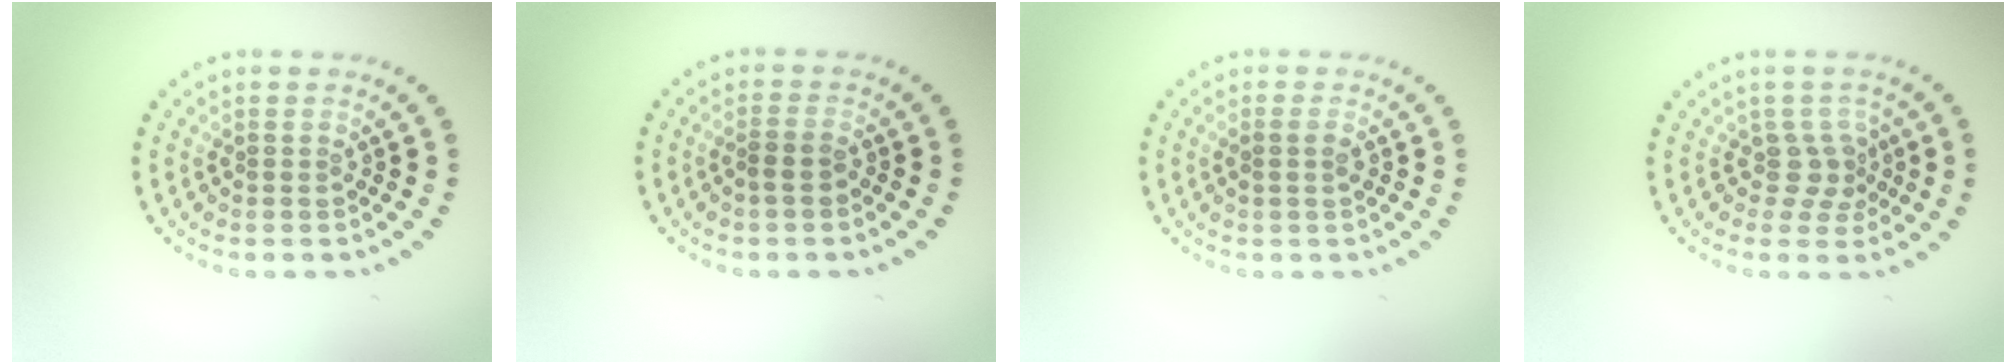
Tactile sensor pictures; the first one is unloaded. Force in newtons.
{"total": 1.2, "press": 1.0, "slide": 0.7}
{"total": 1.1, "press": 1.0, "slide": 0.4}
{"total": 2.3, "press": 1.6, "slide": 1.7}